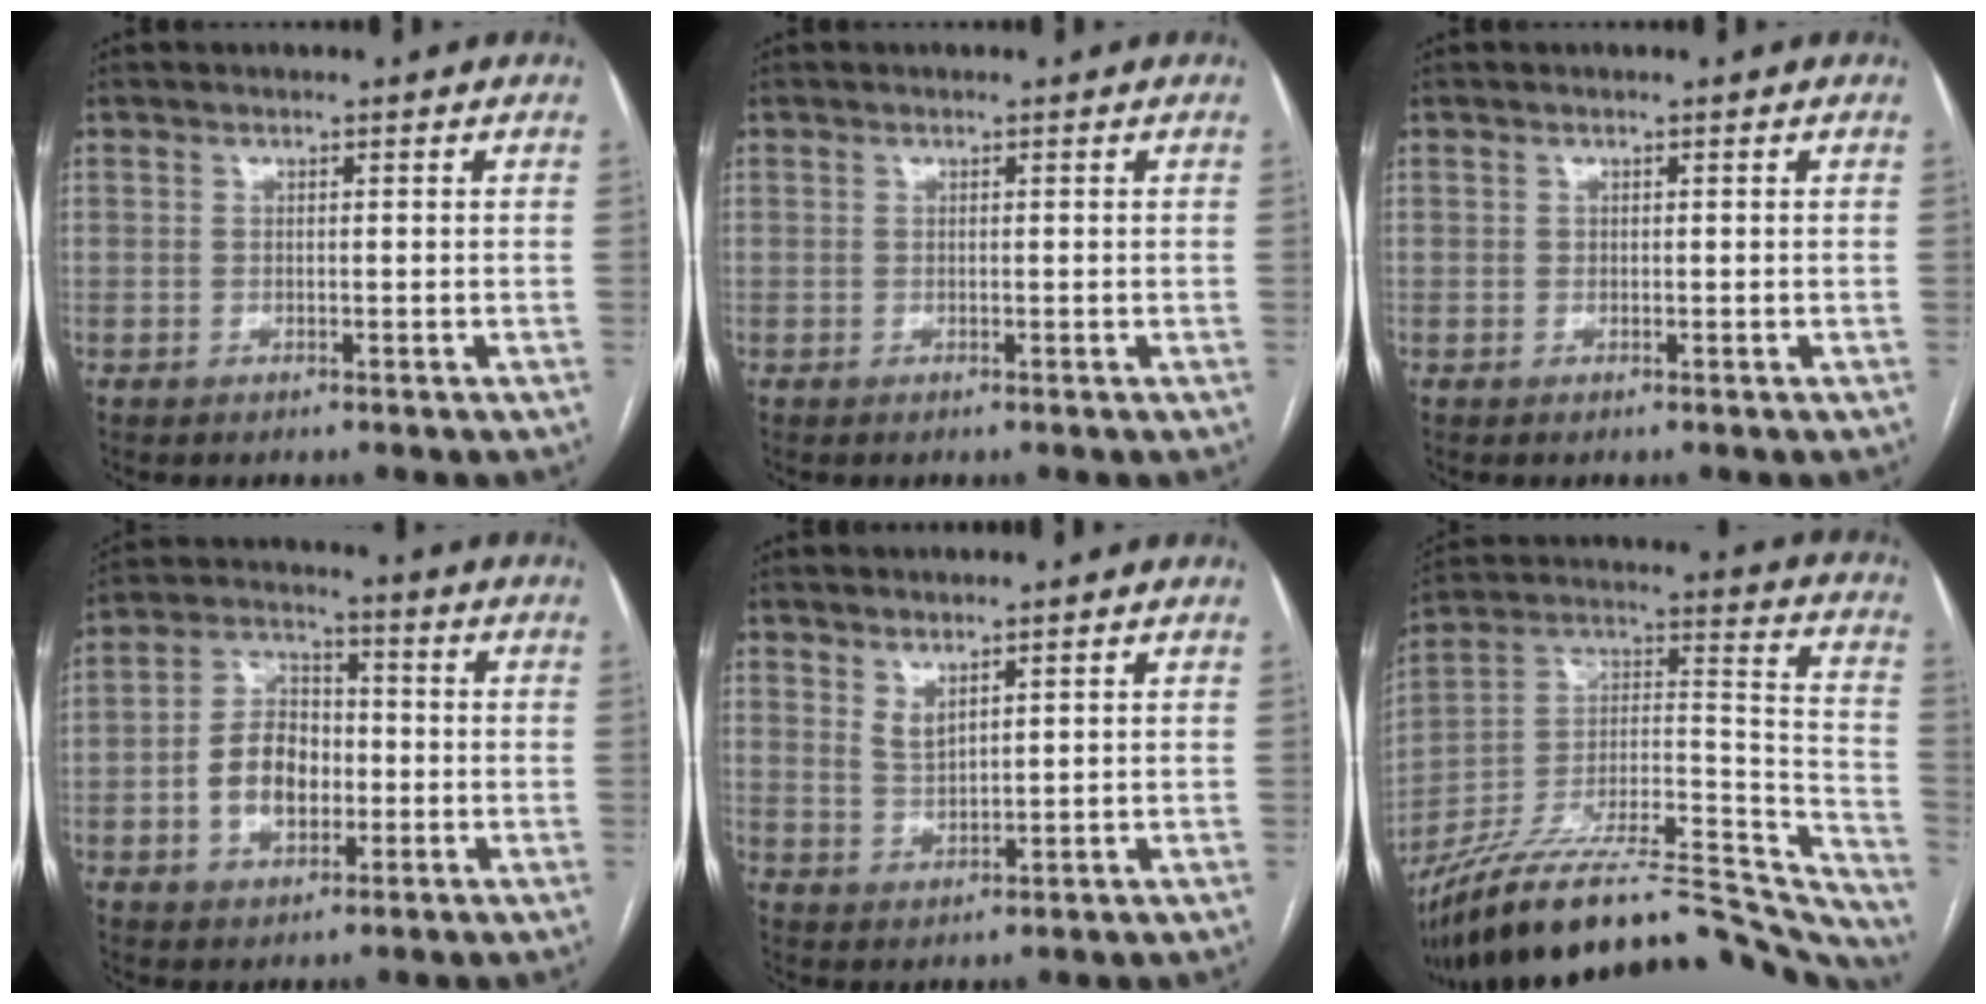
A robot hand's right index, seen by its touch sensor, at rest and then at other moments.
{"total": 0.0}
{"total": 0.0}
{"total": 9.2, "force": [-1.8, 6.0, 6.7], "torque": [-0.134, 0.021, -0.030]}
{"total": 2.6, "force": [2.0, 0.7, 1.5], "torque": [-0.032, -0.011, 0.048]}
{"total": 38.5, "force": [-33.8, 7.7, 16.8], "torque": [-0.209, 0.002, -0.488]}